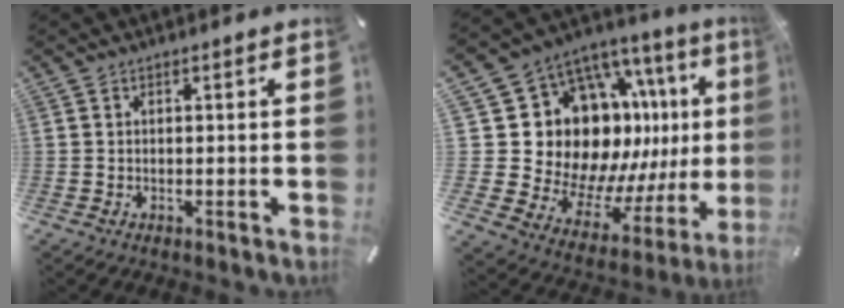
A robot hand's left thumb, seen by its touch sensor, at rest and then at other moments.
{"total": 21.8, "force": [5.4, 16.5, 13.2], "torque": [-0.228, -0.090, 0.152]}